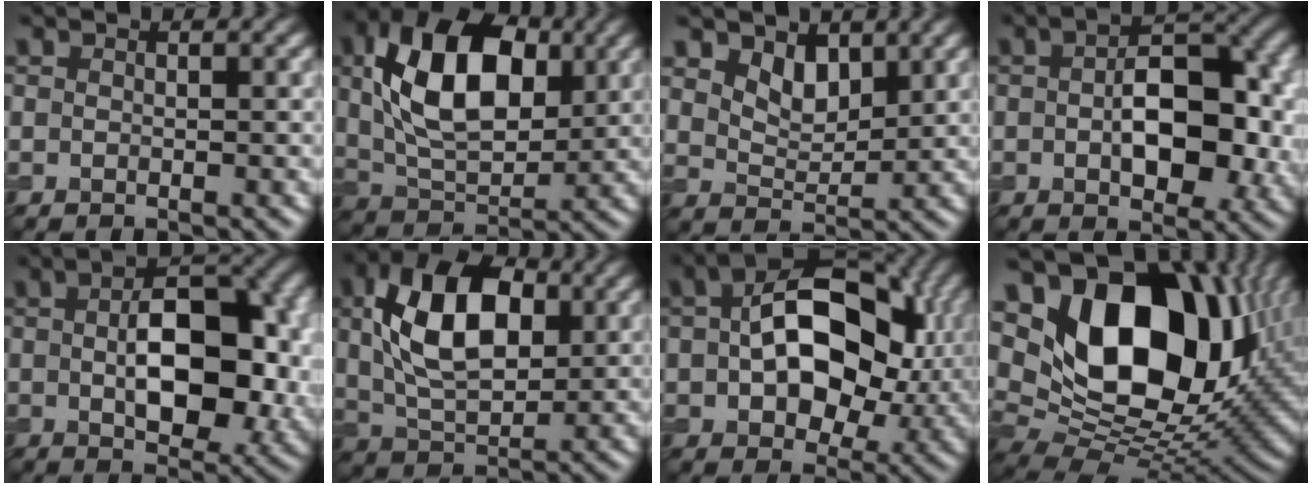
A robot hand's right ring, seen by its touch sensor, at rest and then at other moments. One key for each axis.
{"total": 10.5, "fx": 2.9, "fy": 6.4, "fz": 7.8, "tx": -0.130, "ty": 0.015, "tz": 0.047}
{"total": 3.0, "fx": 2.3, "fy": 1.7, "fz": 1.1, "tx": -0.027, "ty": -0.005, "tz": 0.036}
{"total": 8.4, "fx": -0.2, "fy": 4.6, "fz": 7.1, "tx": -0.100, "ty": 0.008, "tz": -0.005}
{"total": 9.4, "fx": 0.2, "fy": 5.0, "fz": 8.0, "tx": -0.119, "ty": 0.005, "tz": 0.005}
{"total": 9.6, "fx": 2.5, "fy": 5.8, "fz": 7.2, "tx": -0.128, "ty": 0.016, "tz": 0.043}
{"total": 12.7, "fx": 1.5, "fy": 8.1, "fz": 9.7, "tx": -0.142, "ty": 0.013, "tz": 0.026}
{"total": 16.9, "fx": 5.7, "fy": 10.7, "fz": 11.8, "tx": -0.177, "ty": 0.010, "tz": 0.098}